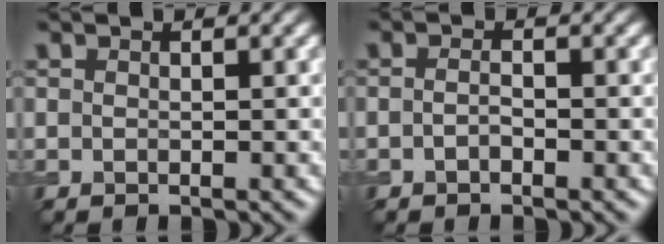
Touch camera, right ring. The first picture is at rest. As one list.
[{"total": 0.9, "force": [-0.4, 0.3, 0.7], "torque": [-0.016, 0.000, -0.010]}]